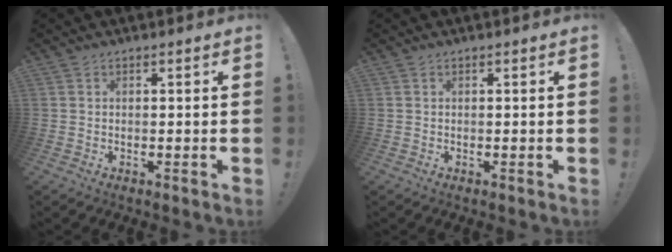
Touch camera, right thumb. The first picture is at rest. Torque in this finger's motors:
{"motor_torque": [0.00, 0.00, -0.02, 0.02, 0.00]}